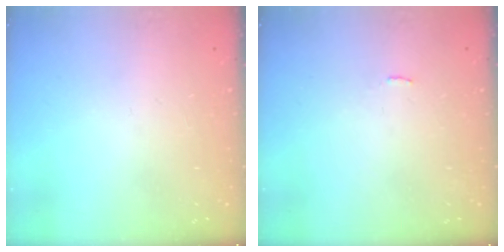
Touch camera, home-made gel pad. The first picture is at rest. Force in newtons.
{"total": 0.0}